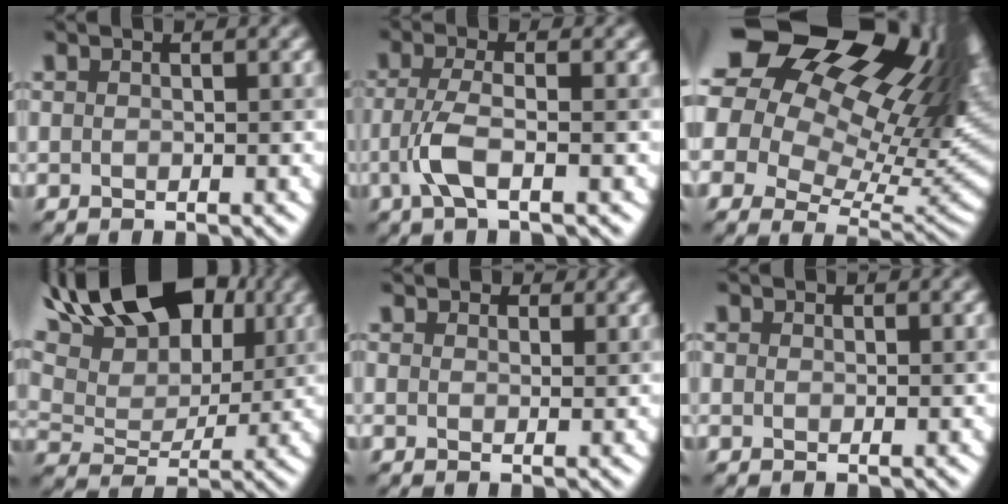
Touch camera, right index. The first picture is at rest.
{"total": 3.3, "force": [-1.0, 0.8, 3.0], "torque": [-0.072, 0.001, -0.026]}
{"total": 21.1, "force": [10.6, 10.4, 14.9], "torque": [-0.220, 0.055, 0.164]}
{"total": 16.7, "force": [9.2, 9.2, 10.6], "torque": [-0.195, 0.064, 0.130]}
{"total": 1.5, "force": [1.1, 1.0, 0.4], "torque": [-0.007, -0.001, 0.007]}
{"total": 0.6, "force": [0.4, 0.5, 0.1], "torque": [0.002, -0.001, -0.003]}